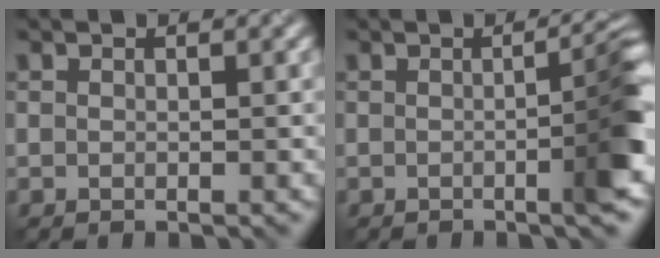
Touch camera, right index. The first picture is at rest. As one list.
[{"total": 5.4, "force": [-0.5, 1.0, 5.3], "torque": [-0.062, 0.010, -0.007]}]